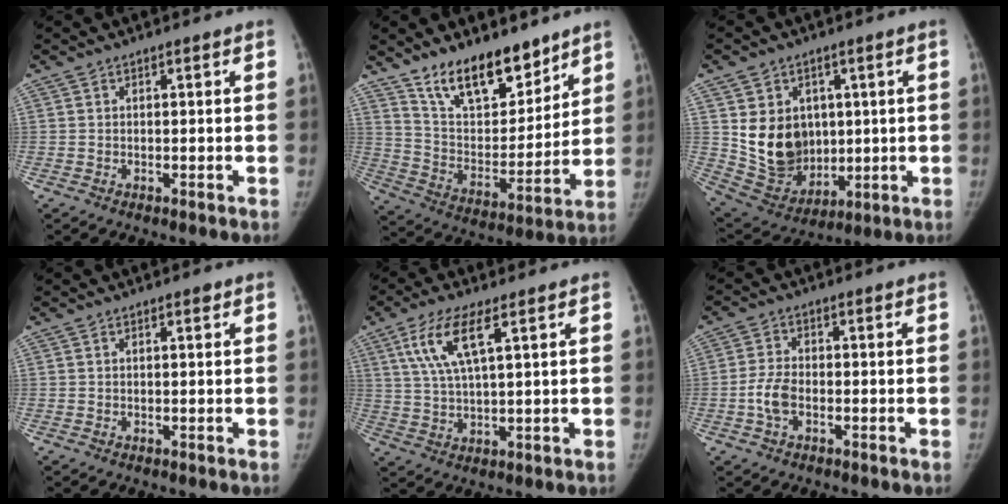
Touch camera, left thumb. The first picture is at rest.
{"total": 16.9, "force": [12.6, 7.5, 8.4], "torque": [-0.081, -0.086, 0.222]}
{"total": 14.2, "force": [2.2, 11.5, 8.0], "torque": [-0.089, -0.022, 0.070]}
{"total": 0.6, "force": [0.4, 0.3, 0.4], "torque": [-0.002, -0.001, 0.003]}
{"total": 9.5, "force": [4.2, 2.6, 8.1], "torque": [-0.178, -0.008, 0.087]}
{"total": 4.4, "force": [-1.5, 2.6, 3.3], "torque": [-0.067, 0.010, -0.032]}